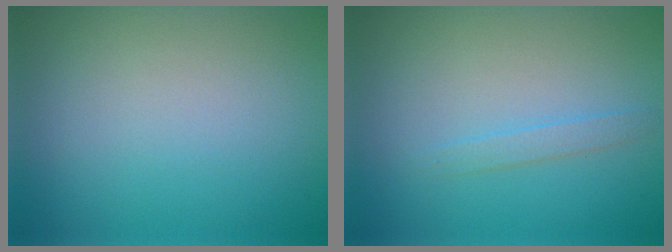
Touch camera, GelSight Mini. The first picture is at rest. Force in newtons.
{"total": 1.1, "press": 1.1, "slide": 0.2}